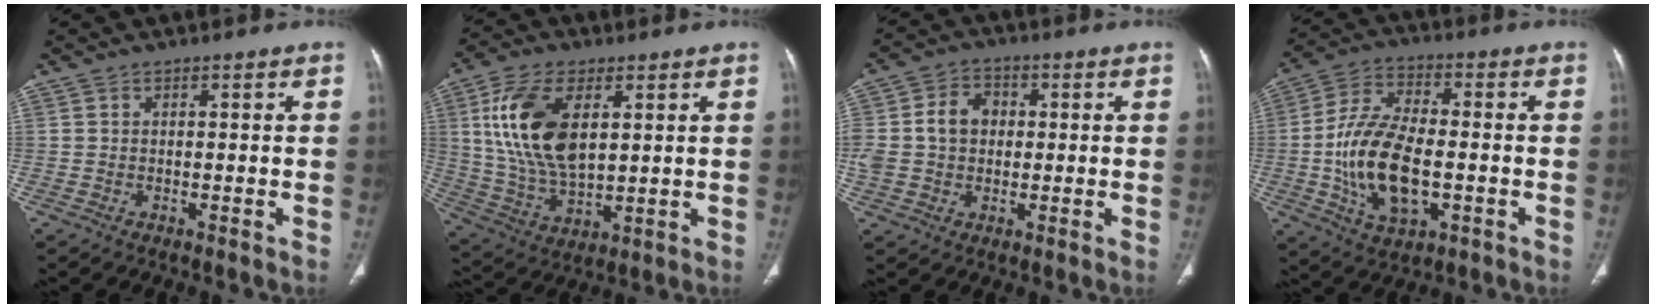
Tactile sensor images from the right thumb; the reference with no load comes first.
{"total": 16.6, "force": [4.5, 8.9, 13.3], "torque": [-0.254, -0.014, 0.092]}
{"total": 10.2, "force": [0.8, 8.2, 6.0], "torque": [-0.113, 0.021, 0.016]}
{"total": 16.1, "force": [-2.6, 8.5, 13.4], "torque": [-0.252, 0.013, -0.044]}